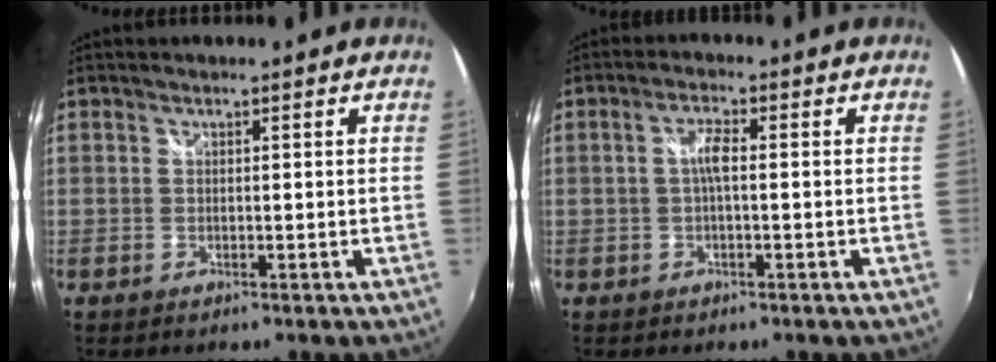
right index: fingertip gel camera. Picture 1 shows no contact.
{"total": 2.9, "force": [-0.2, 0.6, 2.8], "torque": [-0.055, 0.007, -0.003]}